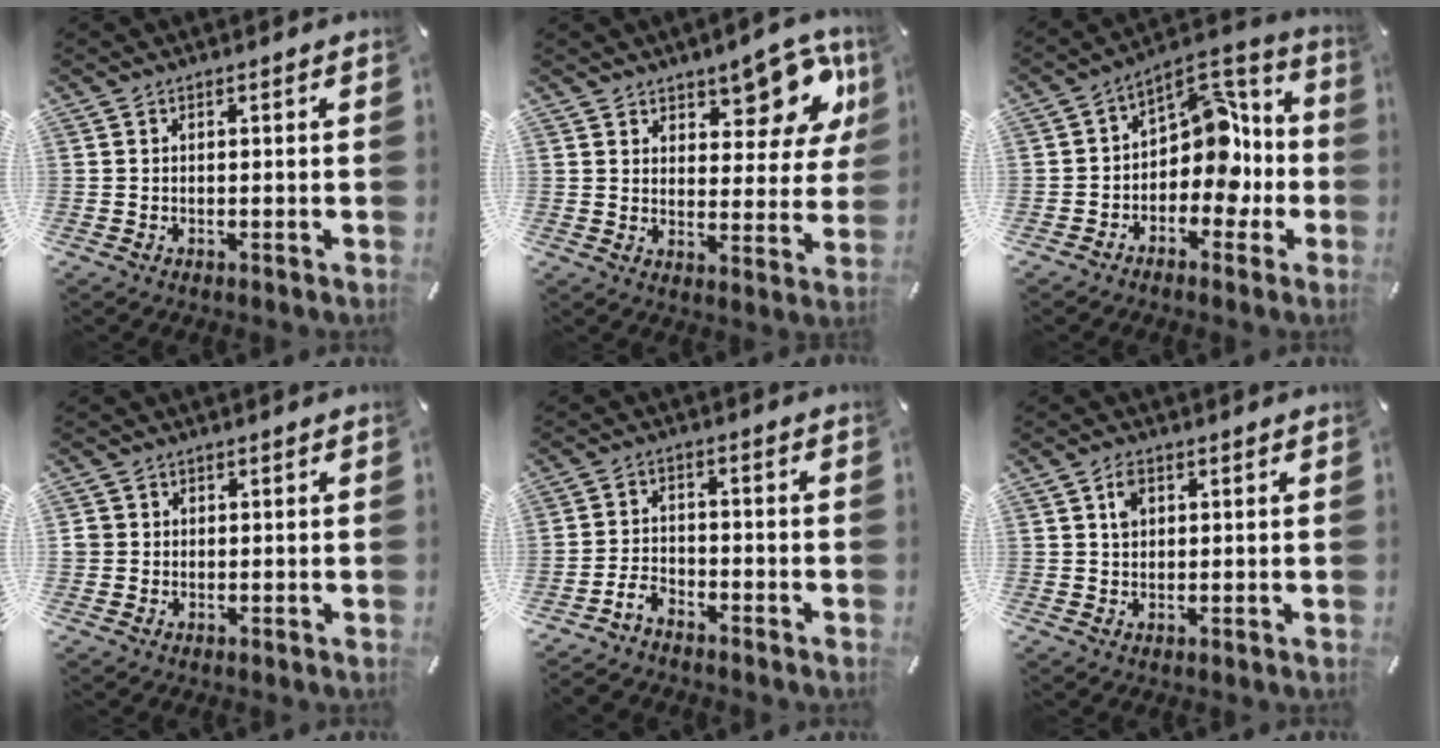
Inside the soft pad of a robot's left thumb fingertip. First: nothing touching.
{"total": 11.4, "force": [8.4, 5.4, 5.4], "torque": [-0.050, -0.069, 0.145]}
{"total": 12.9, "force": [-0.4, 10.2, 7.8], "torque": [-0.083, -0.006, 0.000]}
{"total": 2.0, "force": [0.2, 2.0, 0.3], "torque": [-0.004, 0.005, 0.002]}
{"total": 4.5, "force": [-3.7, 2.1, 1.5], "torque": [-0.038, 0.018, -0.073]}
{"total": 3.1, "force": [1.2, 2.1, 1.9], "torque": [-0.029, 0.000, 0.017]}